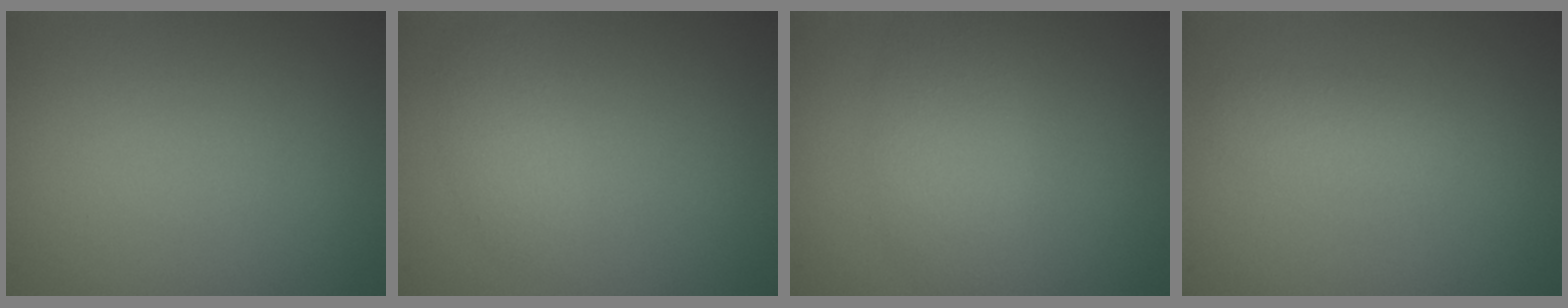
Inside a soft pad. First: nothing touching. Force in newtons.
{"total": 1.8, "press": 1.8, "slide": 0.1}
{"total": 3.2, "press": 3.2, "slide": 0.1}
{"total": 1.7, "press": 1.7, "slide": 0.2}